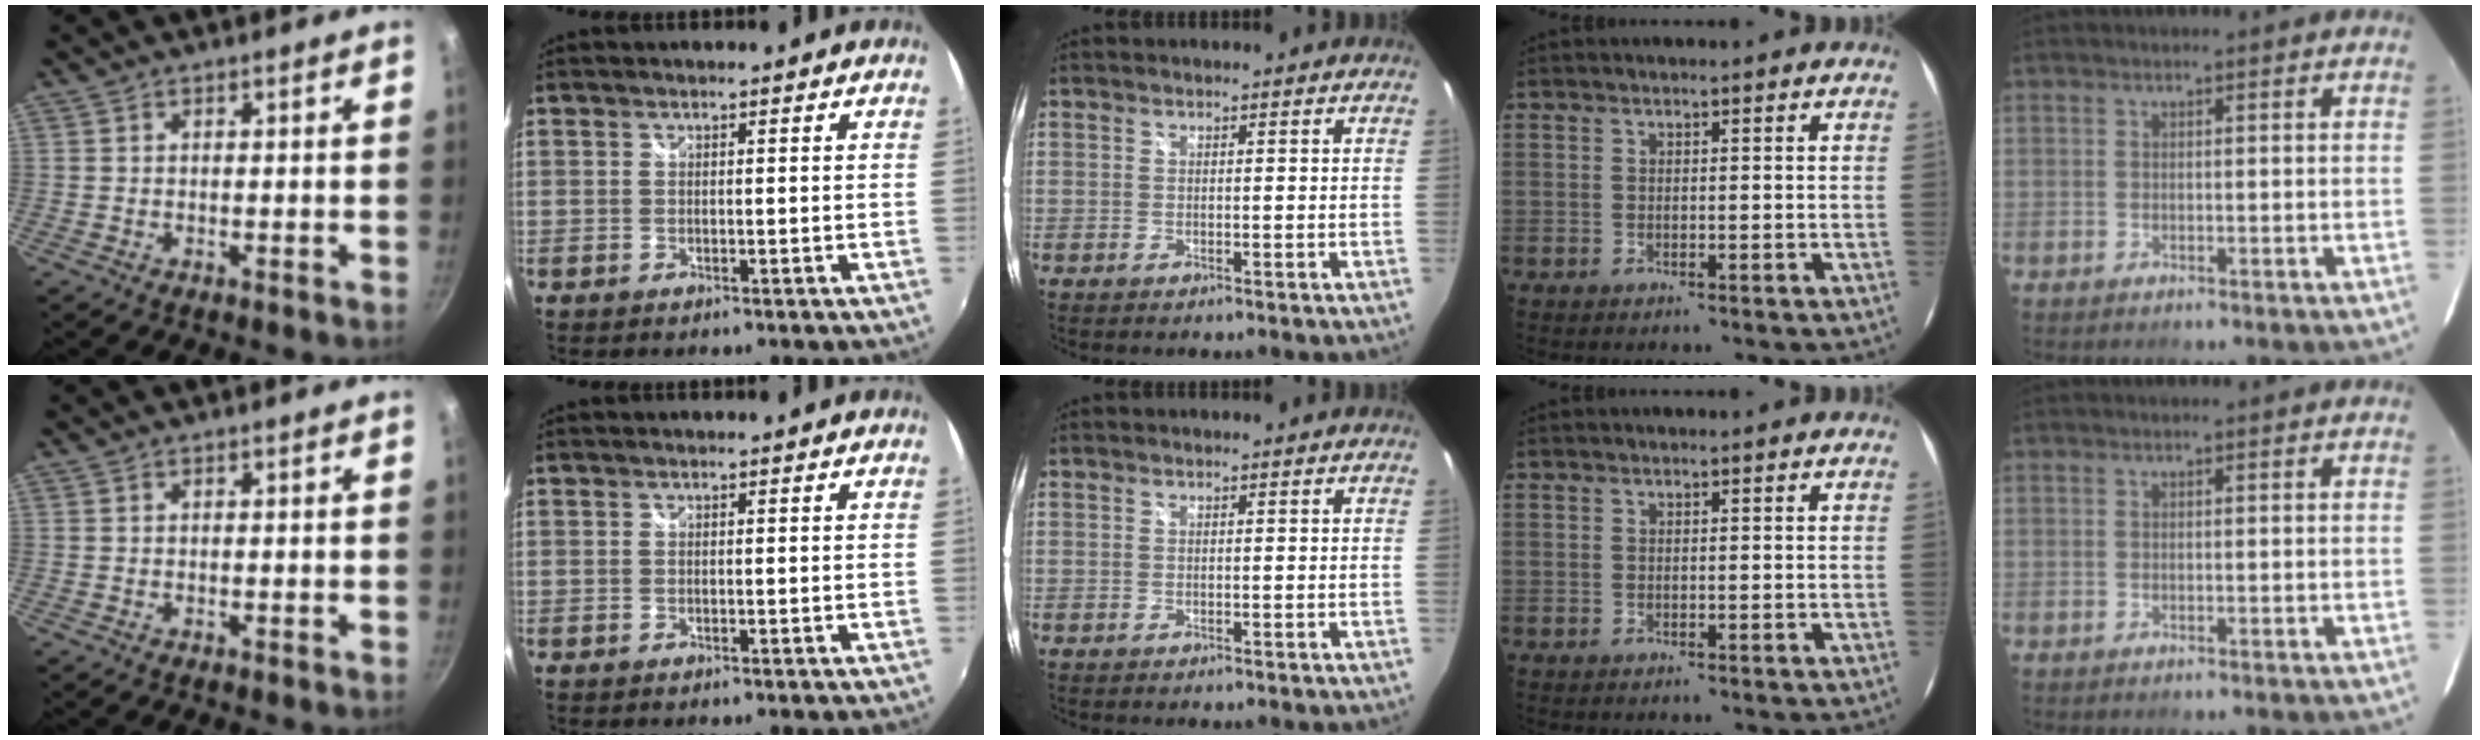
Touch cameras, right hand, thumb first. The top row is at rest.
{}